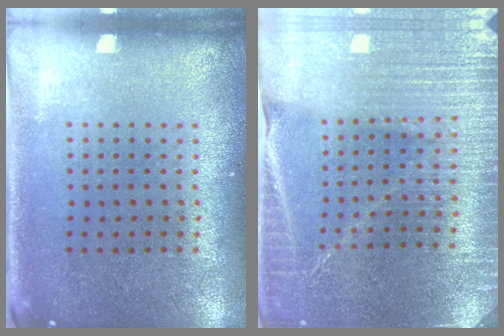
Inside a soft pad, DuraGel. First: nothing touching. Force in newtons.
{"total": 4.3, "press": 4.0, "slide": 1.6}